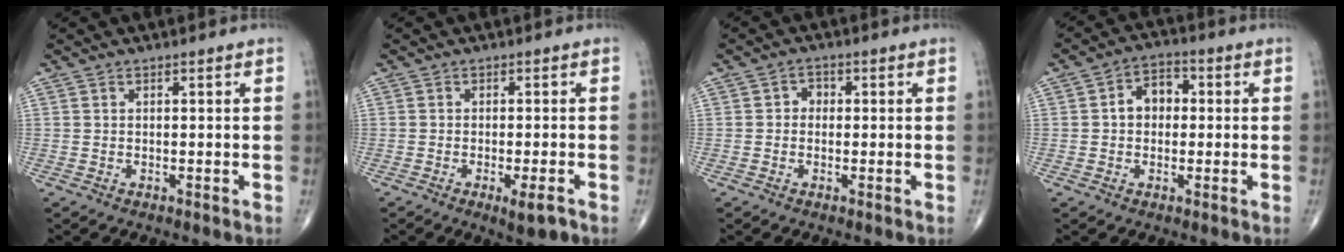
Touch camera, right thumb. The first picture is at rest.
{"total": 3.7, "force": [-1.9, 0.8, 3.1], "torque": [-0.046, -0.002, -0.027]}
{"total": 2.1, "force": [0.0, 1.8, 1.1], "torque": [0.000, 0.008, -0.008]}
{"total": 6.0, "force": [0.3, 4.5, 4.0], "torque": [-0.045, 0.020, -0.005]}